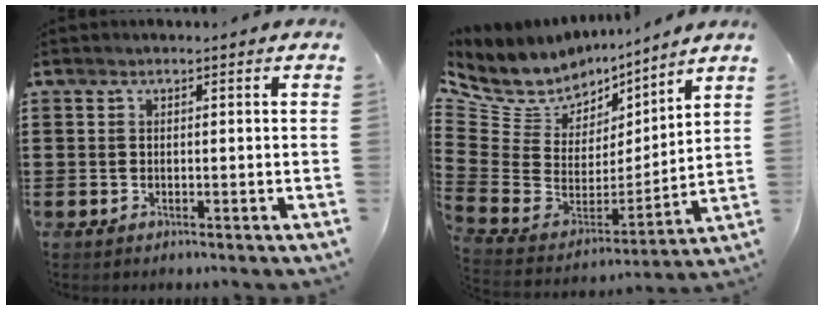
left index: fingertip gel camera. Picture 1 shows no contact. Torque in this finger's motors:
{"motor_torque": [0.10, -0.11, 0.11, 0.03]}